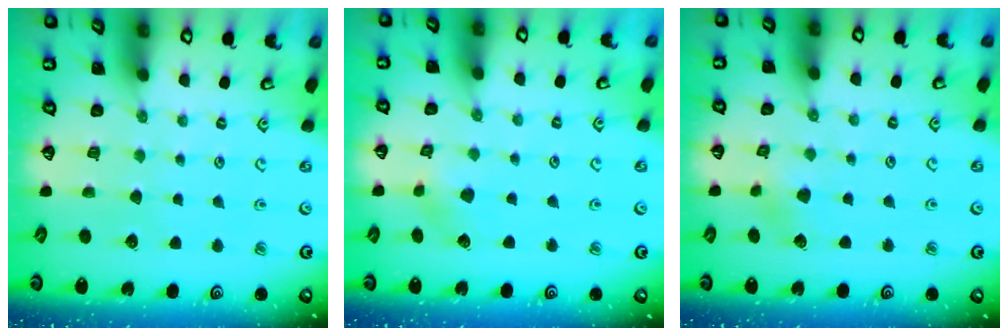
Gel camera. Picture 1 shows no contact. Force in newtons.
{"total": 3.7, "press": 3.6, "slide": 0.6}
{"total": 3.2, "press": 3.2, "slide": 0.4}